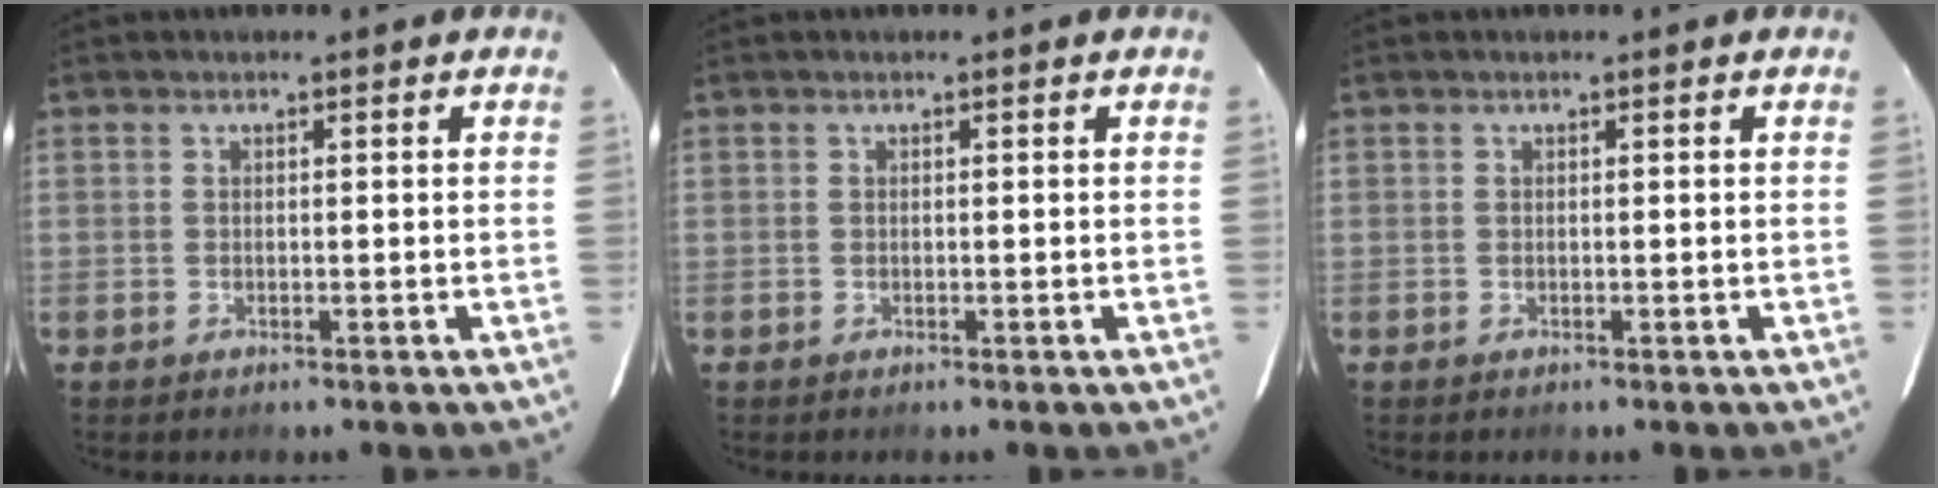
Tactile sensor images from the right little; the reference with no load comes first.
{"total": 0.0}
{"total": 0.0}